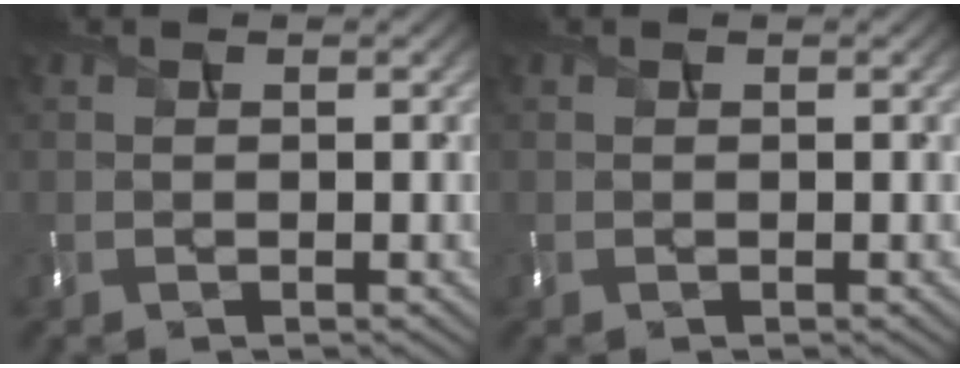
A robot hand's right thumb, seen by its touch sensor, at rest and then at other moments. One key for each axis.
{"total": 0.0}